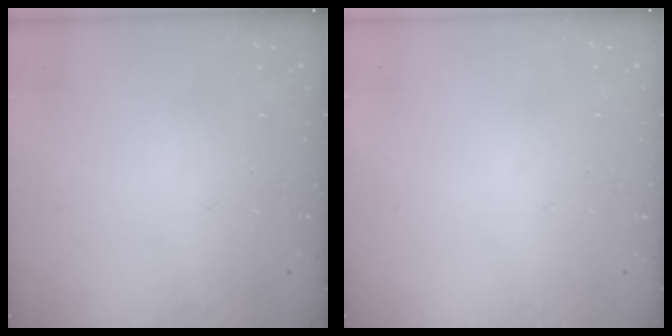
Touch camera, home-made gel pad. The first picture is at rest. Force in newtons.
{"total": 0.0}